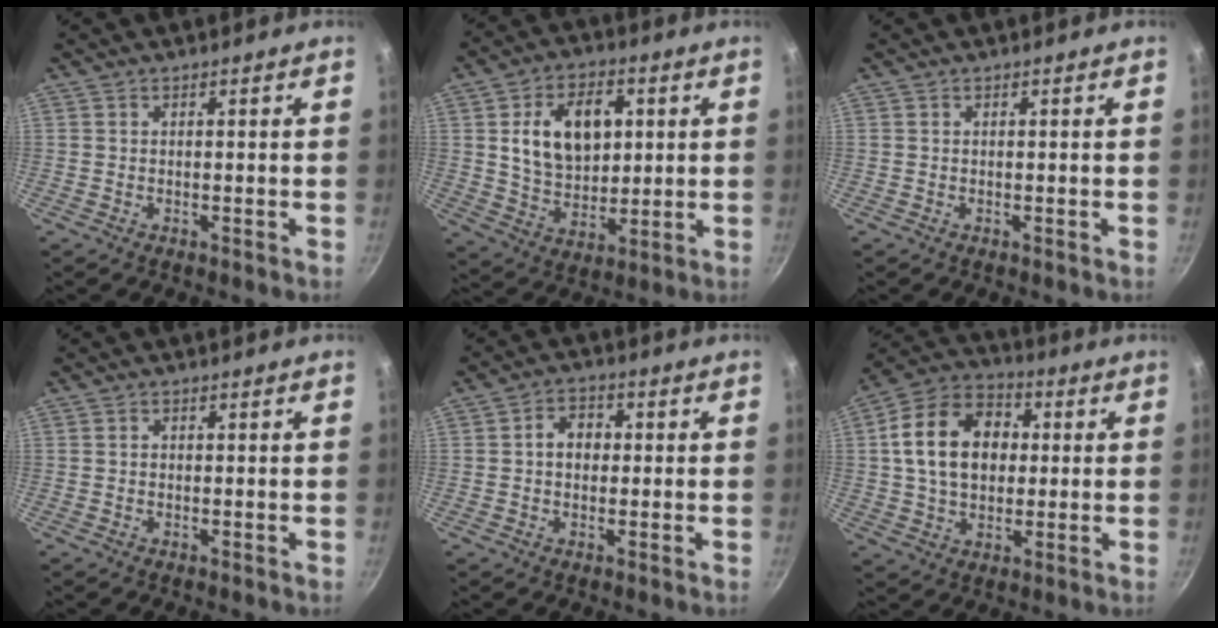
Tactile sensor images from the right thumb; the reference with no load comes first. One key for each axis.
{"total": 14.7, "fx": 3.2, "fy": 10.1, "fz": 10.3, "tx": -0.141, "ty": -0.006, "tz": 0.057}
{"total": 0.0}
{"total": 0.6, "fx": -0.1, "fy": 0.6, "fz": 0.2, "tx": -0.003, "ty": 0.003, "tz": -0.003}
{"total": 5.1, "fx": 0.2, "fy": 4.0, "fz": 3.1, "tx": -0.023, "ty": 0.014, "tz": -0.003}
{"total": 16.4, "fx": 2.0, "fy": 12.0, "fz": 11.1, "tx": -0.160, "ty": 0.025, "tz": 0.021}